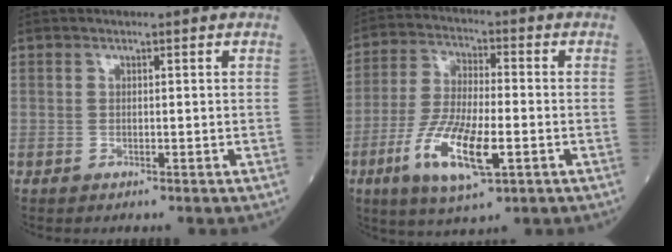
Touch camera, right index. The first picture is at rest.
{"total": 13.1, "force": [-4.7, 3.6, 11.7], "torque": [-0.242, -0.017, -0.083]}